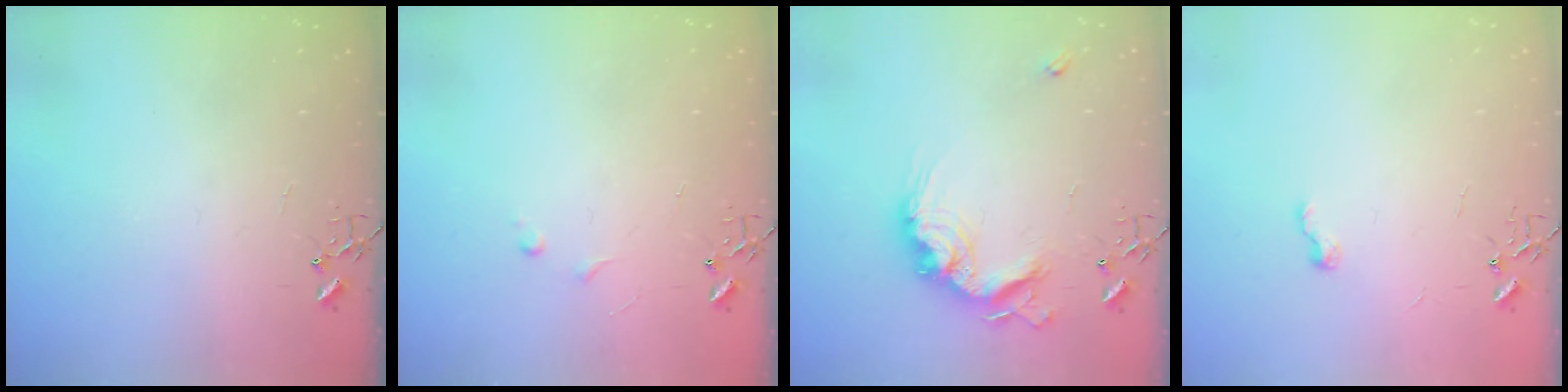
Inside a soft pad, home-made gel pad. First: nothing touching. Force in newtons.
{"total": 5.3, "press": 5.3, "slide": 0.6}
{"total": 16.0, "press": 16.0, "slide": 1.1}
{"total": 5.0, "press": 5.0, "slide": 0.6}